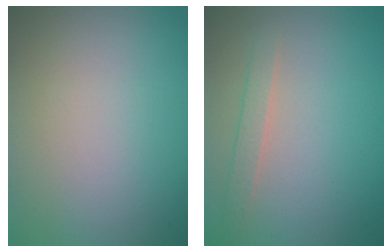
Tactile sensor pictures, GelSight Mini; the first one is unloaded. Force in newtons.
{"total": 1.6, "press": 1.6, "slide": 0.2}